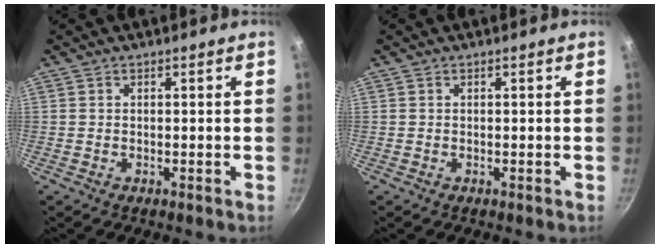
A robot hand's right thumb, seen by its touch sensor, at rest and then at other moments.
{"total": 0.0}